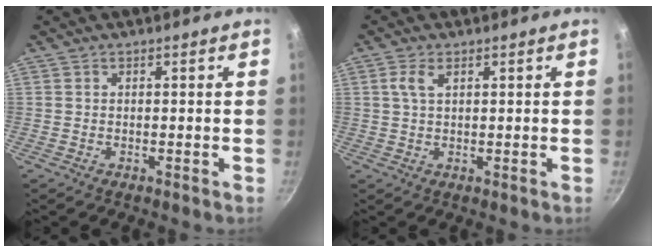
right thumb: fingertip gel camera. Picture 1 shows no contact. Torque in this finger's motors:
{"motor_torque": [-0.16, -0.28, 0.44, 0.39, 0.01]}